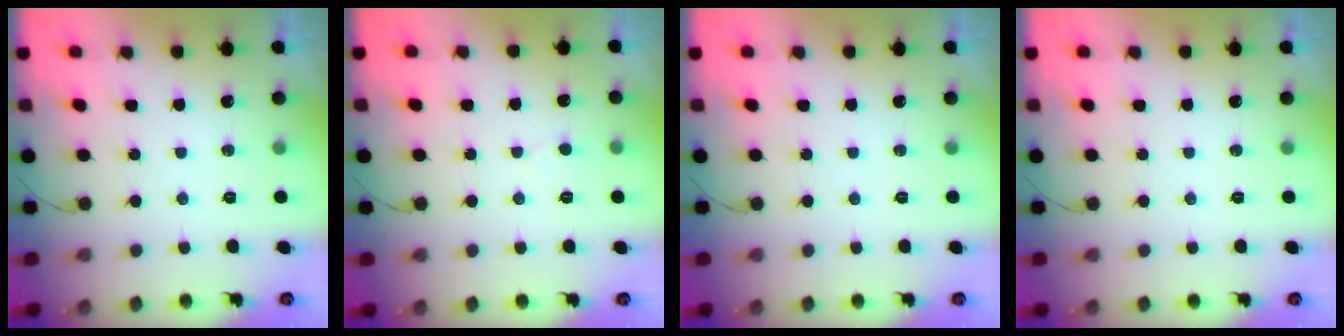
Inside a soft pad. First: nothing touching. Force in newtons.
{"total": 2.9, "press": 2.9, "slide": 0.3}
{"total": 0.0}
{"total": 0.0}